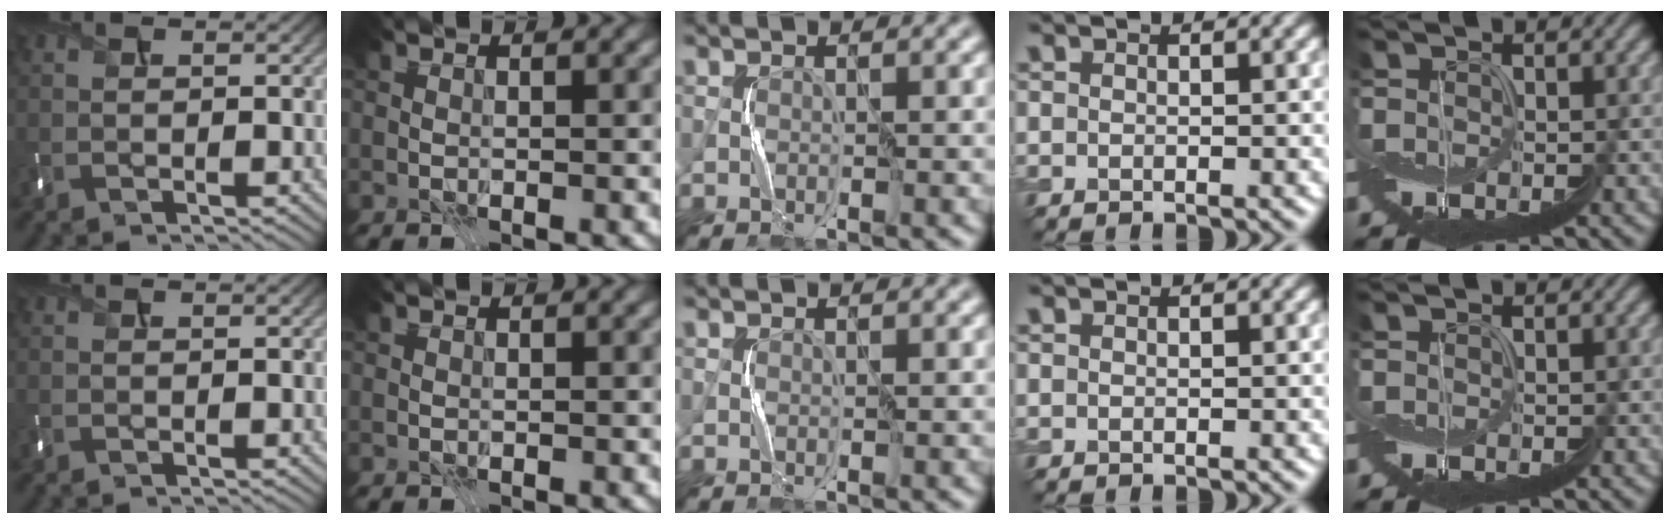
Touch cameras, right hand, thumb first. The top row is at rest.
{}